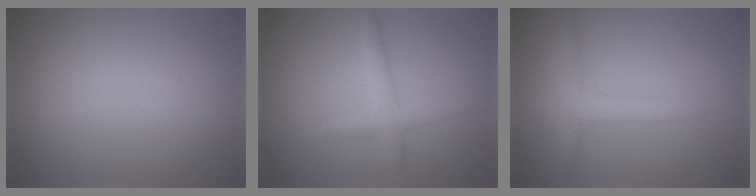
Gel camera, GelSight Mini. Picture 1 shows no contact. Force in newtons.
{"total": 2.2, "press": 2.2, "slide": 0.1}
{"total": 2.8, "press": 2.8, "slide": 0.2}